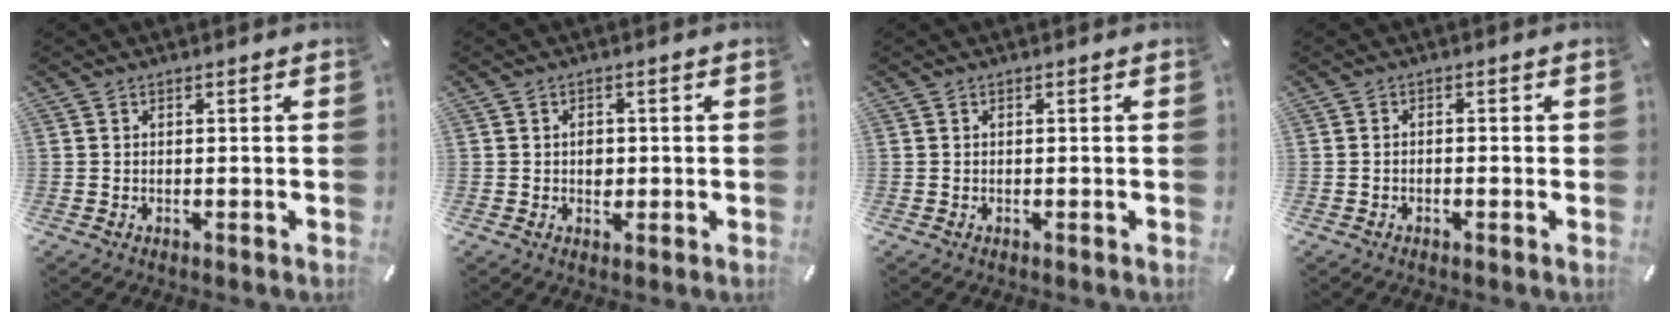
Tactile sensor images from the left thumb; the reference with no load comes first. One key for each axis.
{"total": 3.0, "fx": -0.2, "fy": 2.4, "fz": 1.7, "tx": -0.016, "ty": -0.001, "tz": -0.008}
{"total": 0.0}
{"total": 1.6, "fx": -1.0, "fy": 1.1, "fz": 0.7, "tx": -0.014, "ty": 0.007, "tz": -0.021}